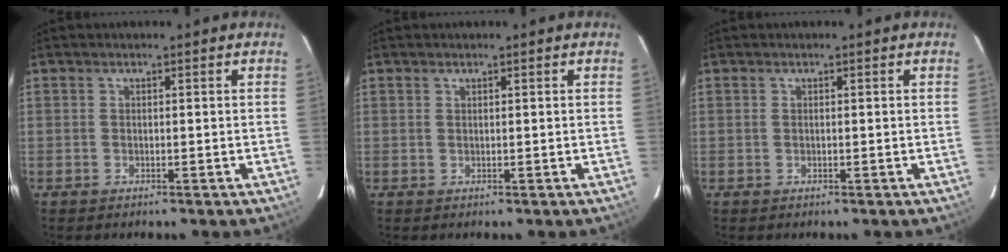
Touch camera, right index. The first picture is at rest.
{"total": 0.0}
{"total": 0.0}